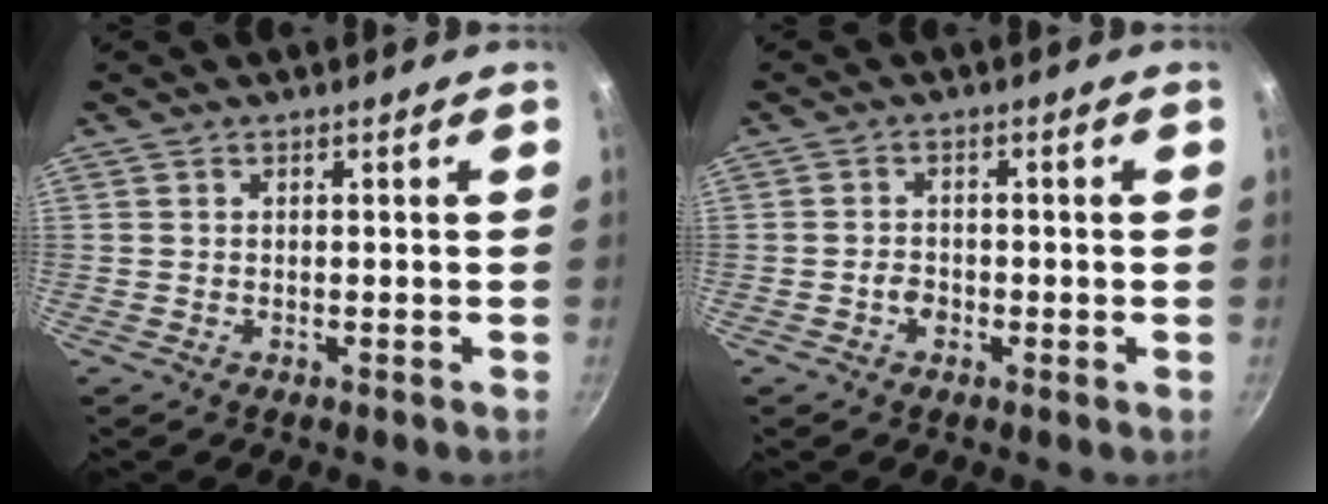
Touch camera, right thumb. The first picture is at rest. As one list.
[{"total": 2.1, "force": [-0.8, 1.6, 1.2], "torque": [-0.016, 0.012, -0.017]}]